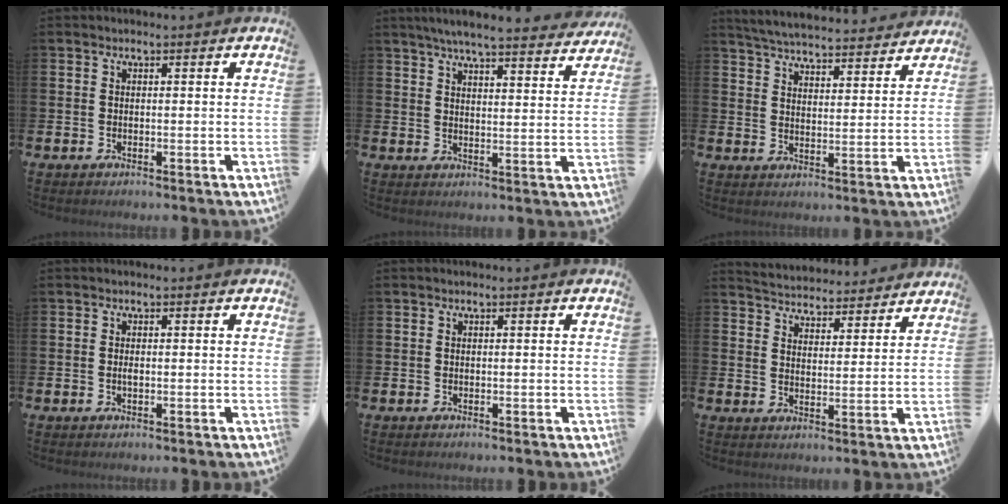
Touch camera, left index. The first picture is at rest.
{"total": 5.9, "force": [5.6, 0.1, 1.8], "torque": [-0.044, -0.033, 0.096]}
{"total": 5.7, "force": [5.6, 0.5, 0.7], "torque": [-0.033, -0.043, 0.099]}
{"total": 0.6, "force": [-0.1, 0.2, 0.6], "torque": [-0.011, -0.001, -0.002]}
{"total": 0.0}
{"total": 4.9, "force": [4.9, 0.8, -0.4], "torque": [-0.015, -0.039, 0.086]}